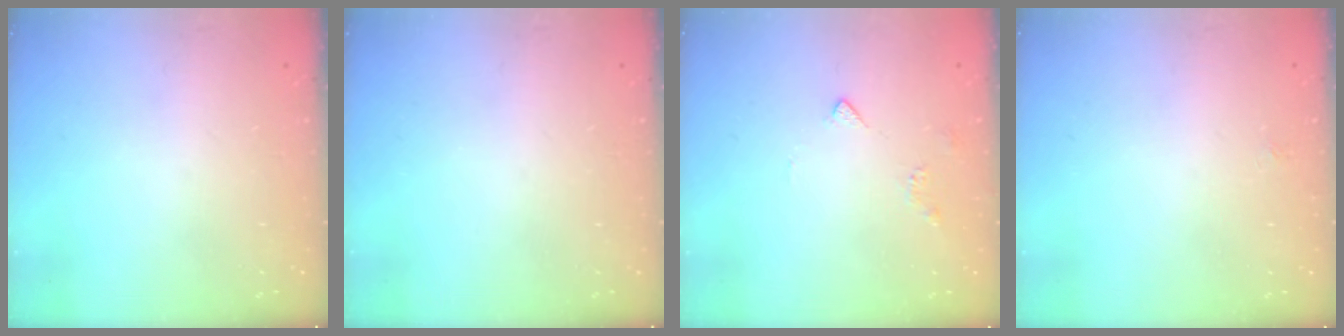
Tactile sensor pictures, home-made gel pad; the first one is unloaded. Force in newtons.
{"total": 0.0}
{"total": 4.2, "press": 4.1, "slide": 0.9}
{"total": 1.9, "press": 1.8, "slide": 0.4}